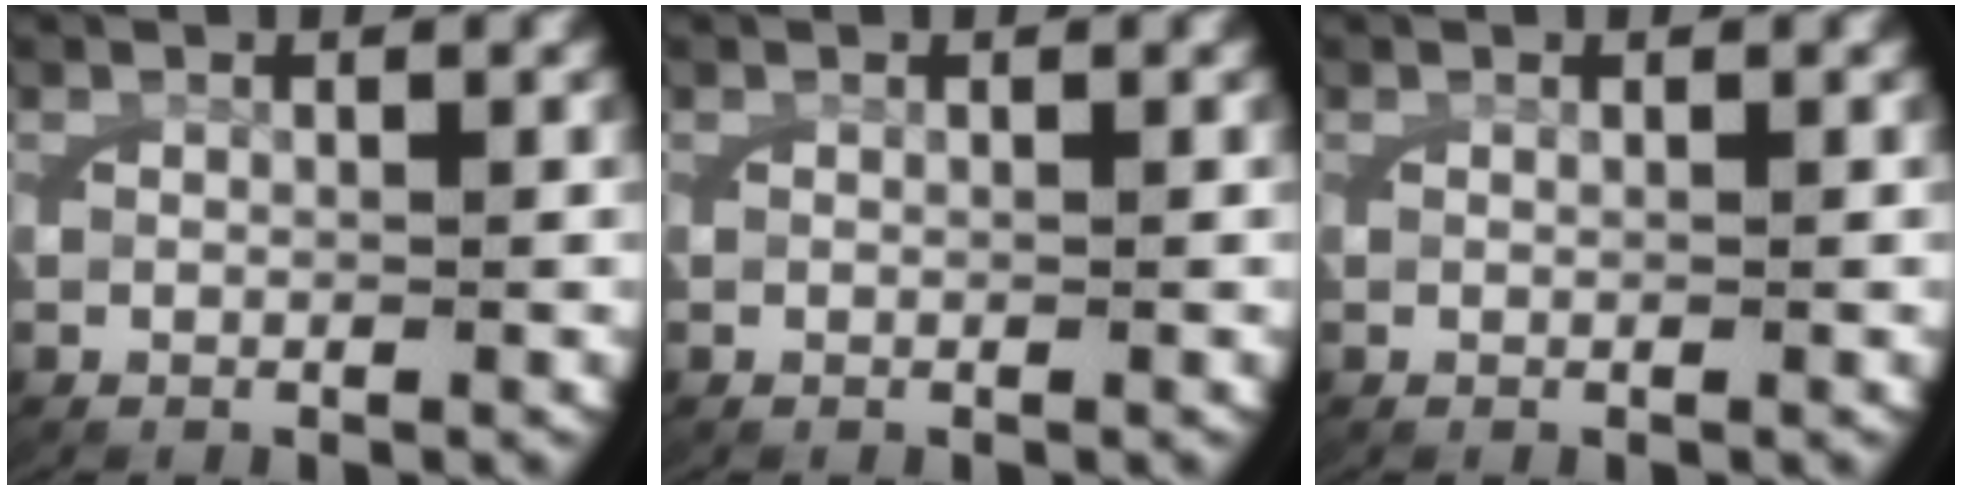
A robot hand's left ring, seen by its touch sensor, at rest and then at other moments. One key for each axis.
{"total": 0.0}
{"total": 0.0}